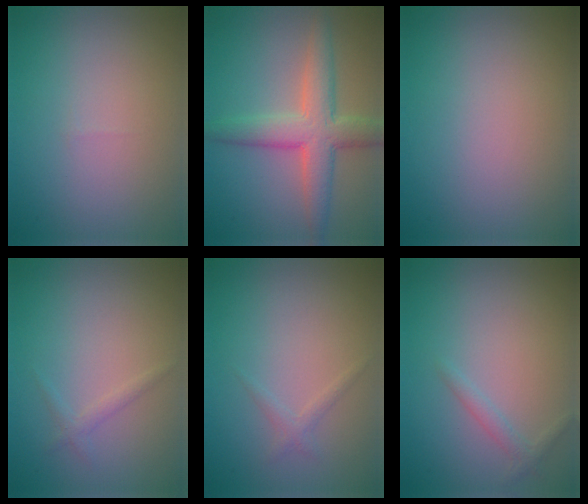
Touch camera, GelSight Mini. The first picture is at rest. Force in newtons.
{"total": 5.6, "press": 5.6, "slide": 0.2}
{"total": 0.0}
{"total": 0.9, "press": 0.9, "slide": 0.1}
{"total": 0.9, "press": 0.9, "slide": 0.1}
{"total": 1.1, "press": 1.1, "slide": 0.0}